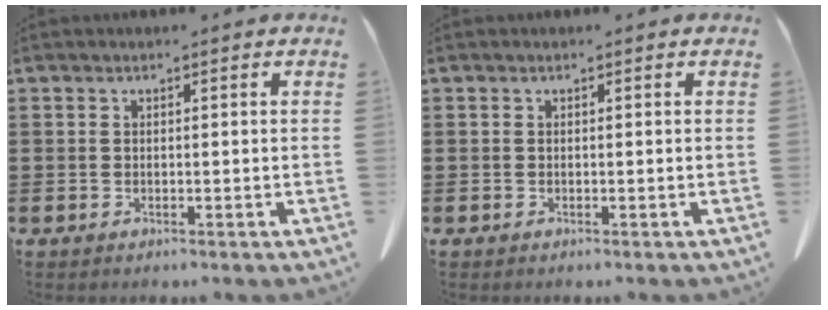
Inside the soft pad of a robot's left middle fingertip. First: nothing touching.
{"total": 0.0}